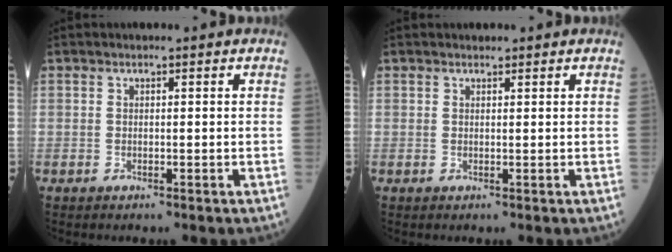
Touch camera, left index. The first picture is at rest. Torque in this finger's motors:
{"motor_torque": [0.14, -0.02, -0.01, 0.01]}